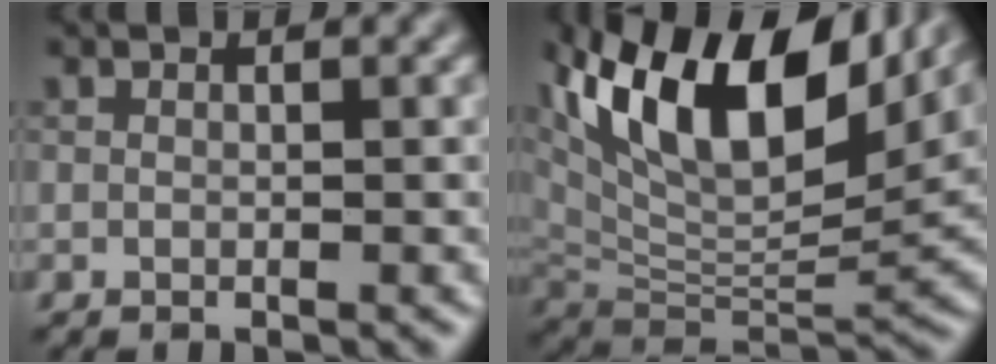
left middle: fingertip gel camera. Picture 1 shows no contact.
{"total": 14.1, "force": [7.3, 5.6, 10.7], "torque": [-0.188, 0.022, 0.125]}